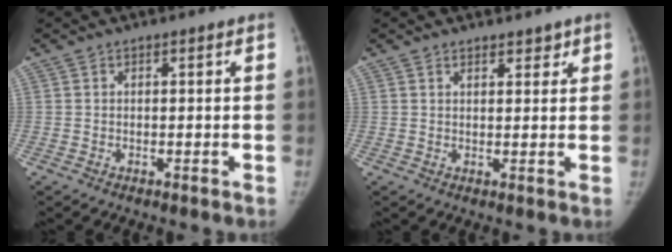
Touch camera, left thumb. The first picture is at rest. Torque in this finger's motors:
{"motor_torque": [-0.22, -0.10, -0.18, 0.11, -0.02]}